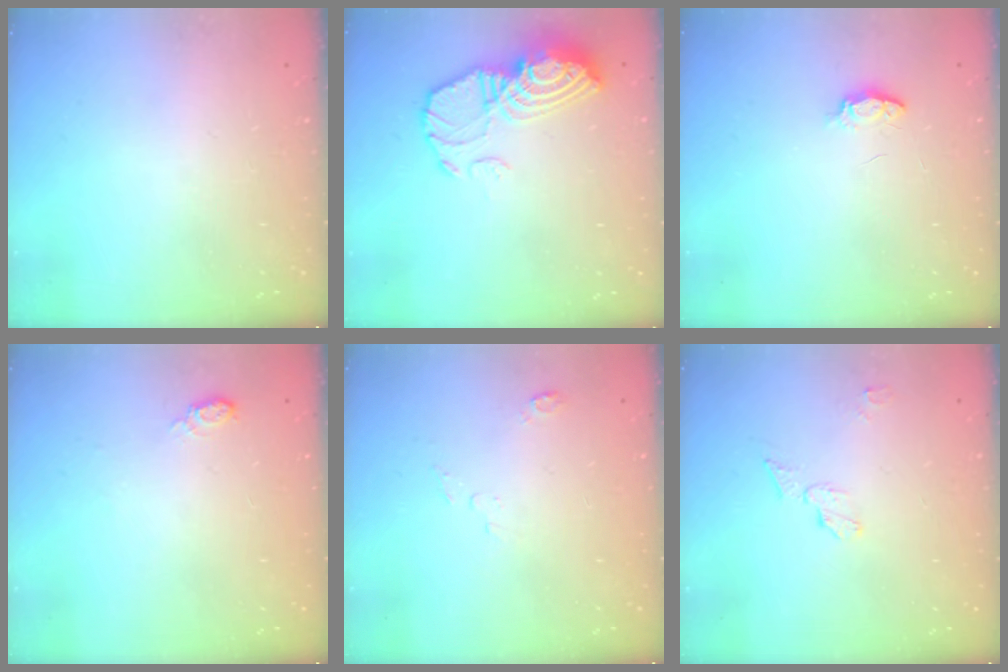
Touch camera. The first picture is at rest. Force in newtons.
{"total": 13.5, "press": 13.4, "slide": 1.3}
{"total": 3.5, "press": 3.5, "slide": 0.6}
{"total": 6.1, "press": 6.1, "slide": 0.7}
{"total": 3.3, "press": 3.2, "slide": 0.4}
{"total": 5.6, "press": 5.6, "slide": 0.3}